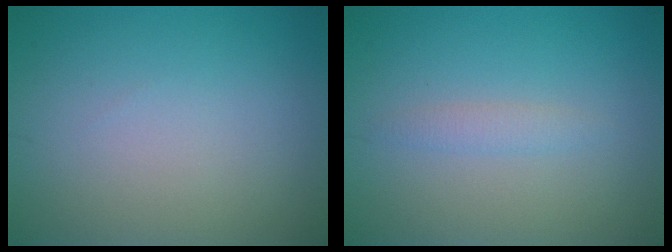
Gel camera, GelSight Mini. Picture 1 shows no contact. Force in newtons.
{"total": 1.2, "press": 1.2, "slide": 0.0}